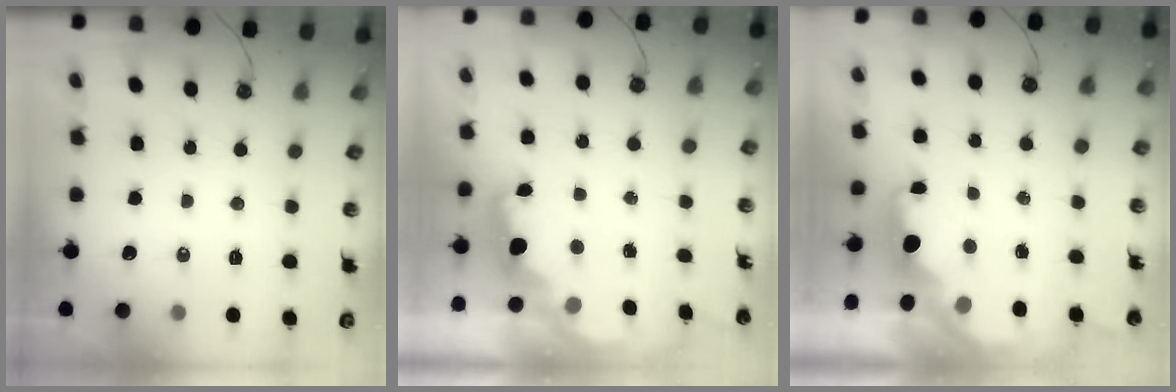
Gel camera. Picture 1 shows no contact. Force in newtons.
{"total": 2.5, "press": 2.5, "slide": 0.5}
{"total": 2.0, "press": 1.8, "slide": 0.8}